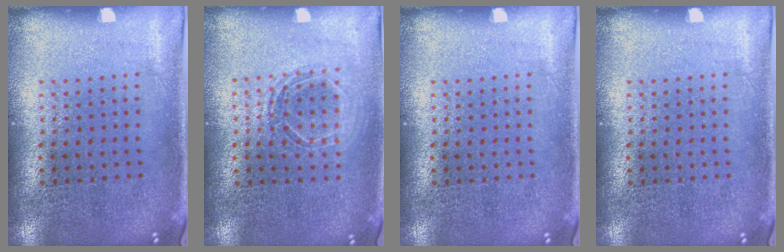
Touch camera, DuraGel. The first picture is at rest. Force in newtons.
{"total": 1.4, "press": 1.2, "slide": 0.7}
{"total": 0.0}
{"total": 0.0}